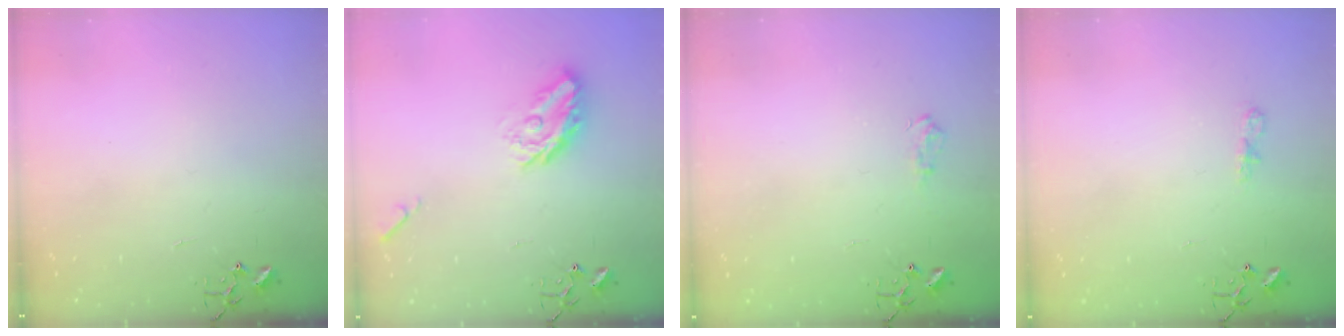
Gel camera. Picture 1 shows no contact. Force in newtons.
{"total": 11.7, "press": 11.7, "slide": 0.5}
{"total": 7.8, "press": 7.8, "slide": 0.9}
{"total": 5.1, "press": 5.1, "slide": 0.6}